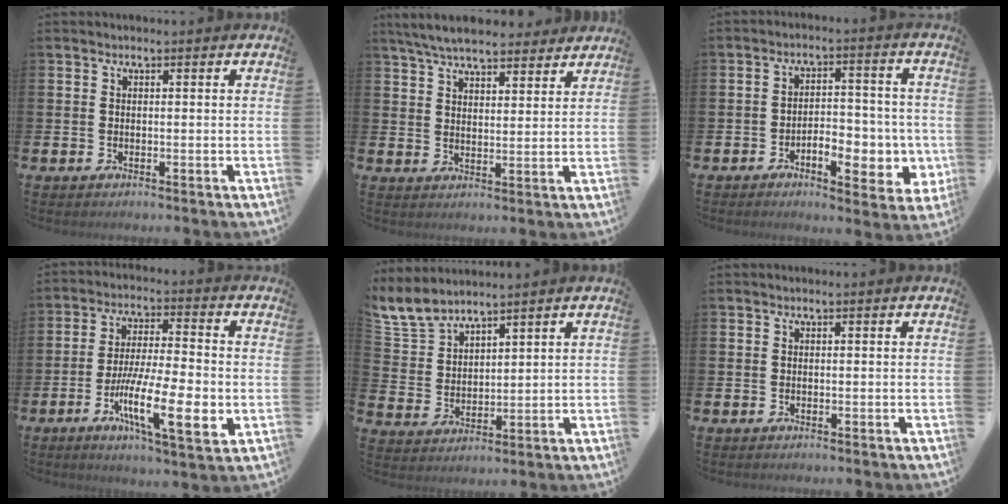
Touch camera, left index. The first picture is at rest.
{"total": 6.8, "force": [6.3, 1.4, 1.9], "torque": [-0.047, -0.025, 0.115]}
{"total": 6.0, "force": [-2.4, 3.3, 4.4], "torque": [-0.054, -0.003, -0.047]}
{"total": 12.4, "force": [-3.6, 2.5, 11.5], "torque": [-0.207, -0.017, -0.065]}
{"total": 6.0, "force": [5.7, 1.7, 1.2], "torque": [-0.049, -0.022, 0.107]}
{"total": 0.0}